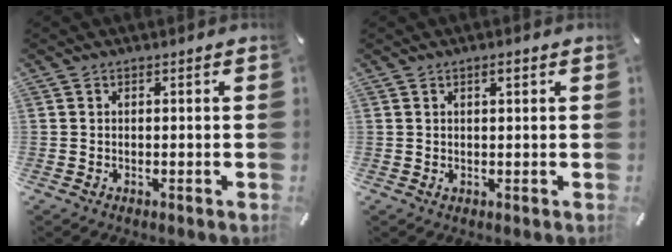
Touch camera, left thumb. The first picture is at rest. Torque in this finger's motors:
{"motor_torque": [0.32, 0.31, 0.21, -0.22, 0.04]}